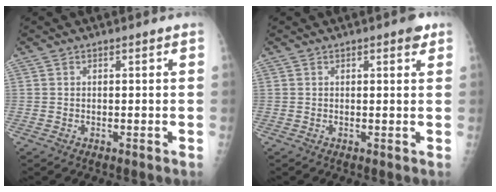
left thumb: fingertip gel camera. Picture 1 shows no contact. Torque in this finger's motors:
{"motor_torque": [0.35, 0.06, 0.28, -0.06, 0.01]}